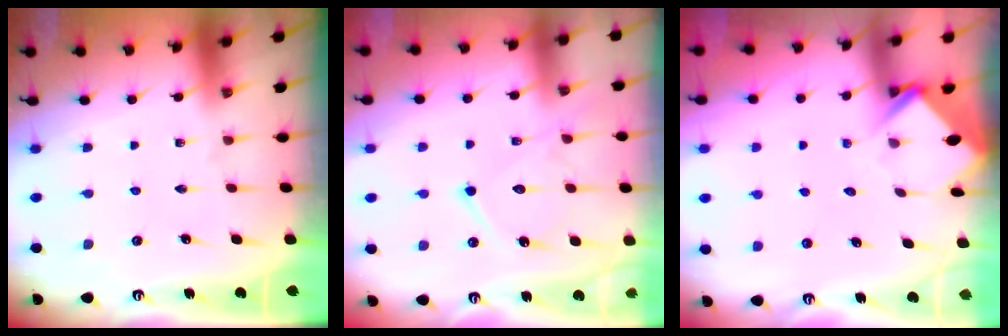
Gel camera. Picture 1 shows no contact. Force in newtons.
{"total": 14.0, "press": 13.9, "slide": 1.0}
{"total": 4.0, "press": 4.0, "slide": 0.2}